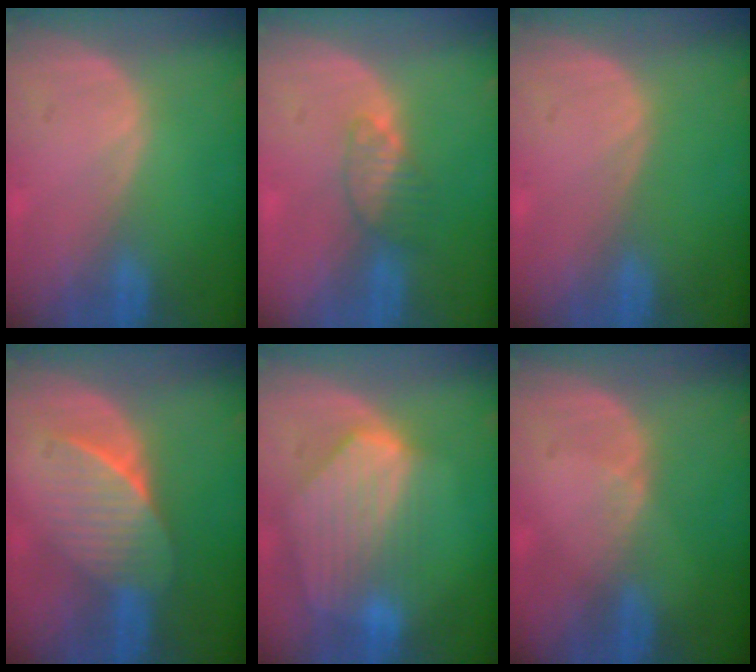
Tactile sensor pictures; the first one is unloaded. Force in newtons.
{"total": 3.4, "press": 3.2, "slide": 1.1}
{"total": 0.0}
{"total": 7.6, "press": 6.8, "slide": 3.5}
{"total": 9.2, "press": 8.1, "slide": 4.4}
{"total": 1.4, "press": 0.9, "slide": 1.1}